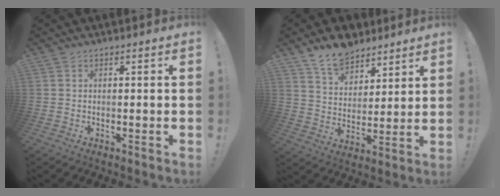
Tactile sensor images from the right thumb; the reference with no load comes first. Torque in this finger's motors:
{"motor_torque": [0.53, 0.68, 0.74, 0.66, 0.00]}